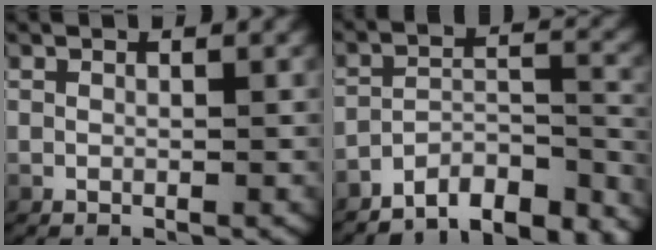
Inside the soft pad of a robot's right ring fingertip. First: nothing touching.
{"total": 9.2, "force": [-8.3, 2.7, 2.8], "torque": [-0.036, -0.024, -0.127]}